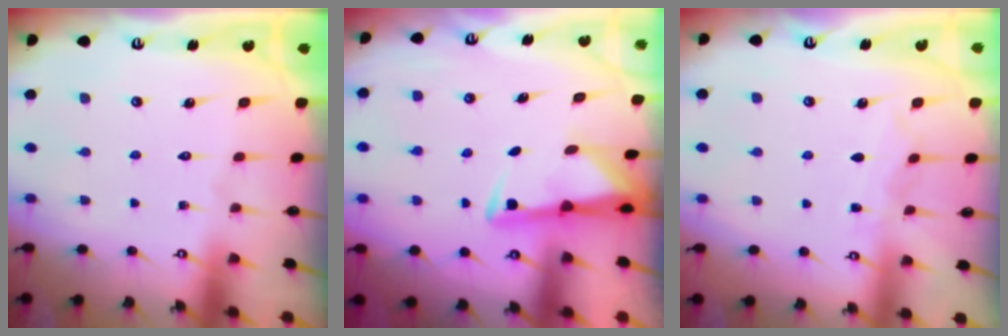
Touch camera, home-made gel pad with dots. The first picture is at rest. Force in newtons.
{"total": 2.8, "press": 2.8, "slide": 0.5}
{"total": 4.7, "press": 4.7, "slide": 0.6}